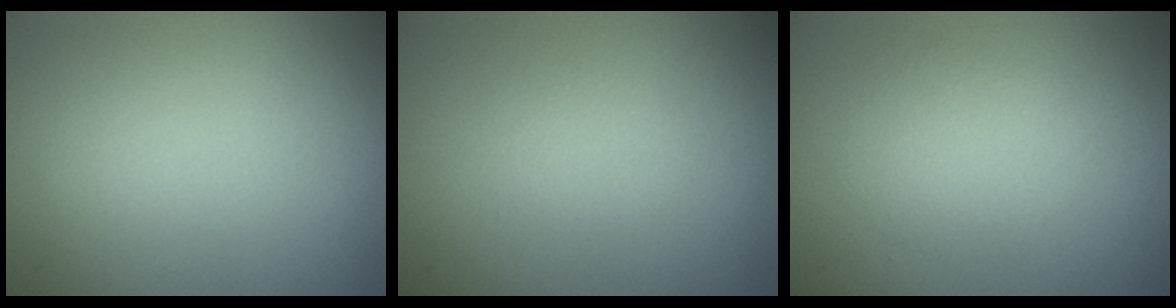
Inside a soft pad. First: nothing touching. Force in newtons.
{"total": 1.1, "press": 1.1, "slide": 0.0}
{"total": 2.4, "press": 2.4, "slide": 0.0}